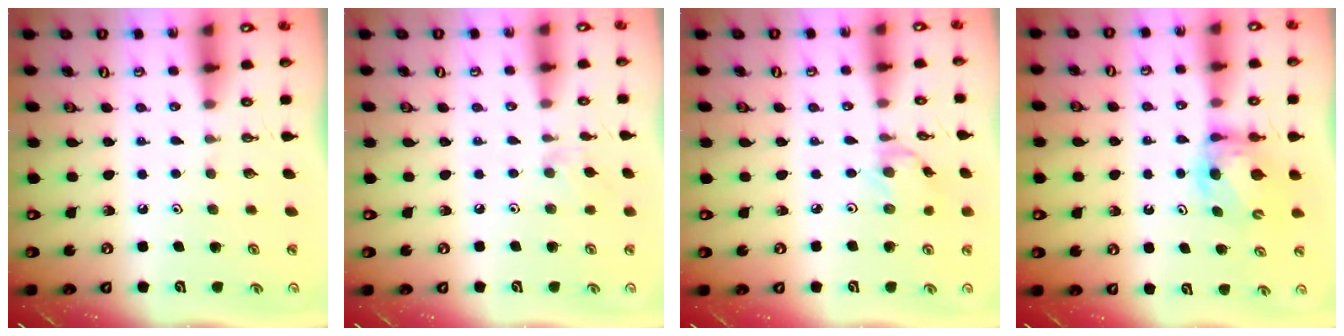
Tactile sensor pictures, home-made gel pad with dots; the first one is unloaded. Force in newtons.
{"total": 5.9, "press": 5.8, "slide": 0.8}
{"total": 2.0, "press": 2.0, "slide": 0.3}
{"total": 6.7, "press": 6.7, "slide": 0.3}